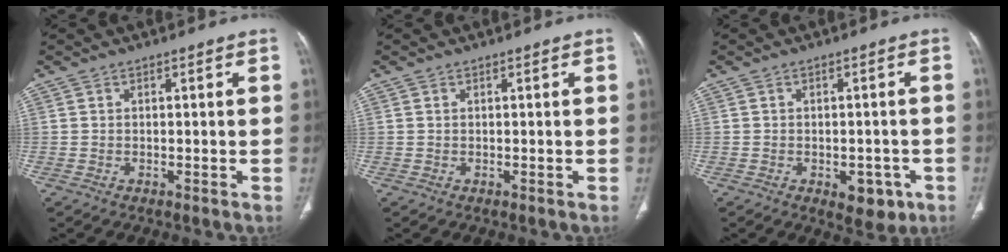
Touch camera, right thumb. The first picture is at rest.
{"total": 0.0}
{"total": 4.8, "force": [-2.1, 2.9, 3.2], "torque": [-0.018, 0.005, -0.020]}